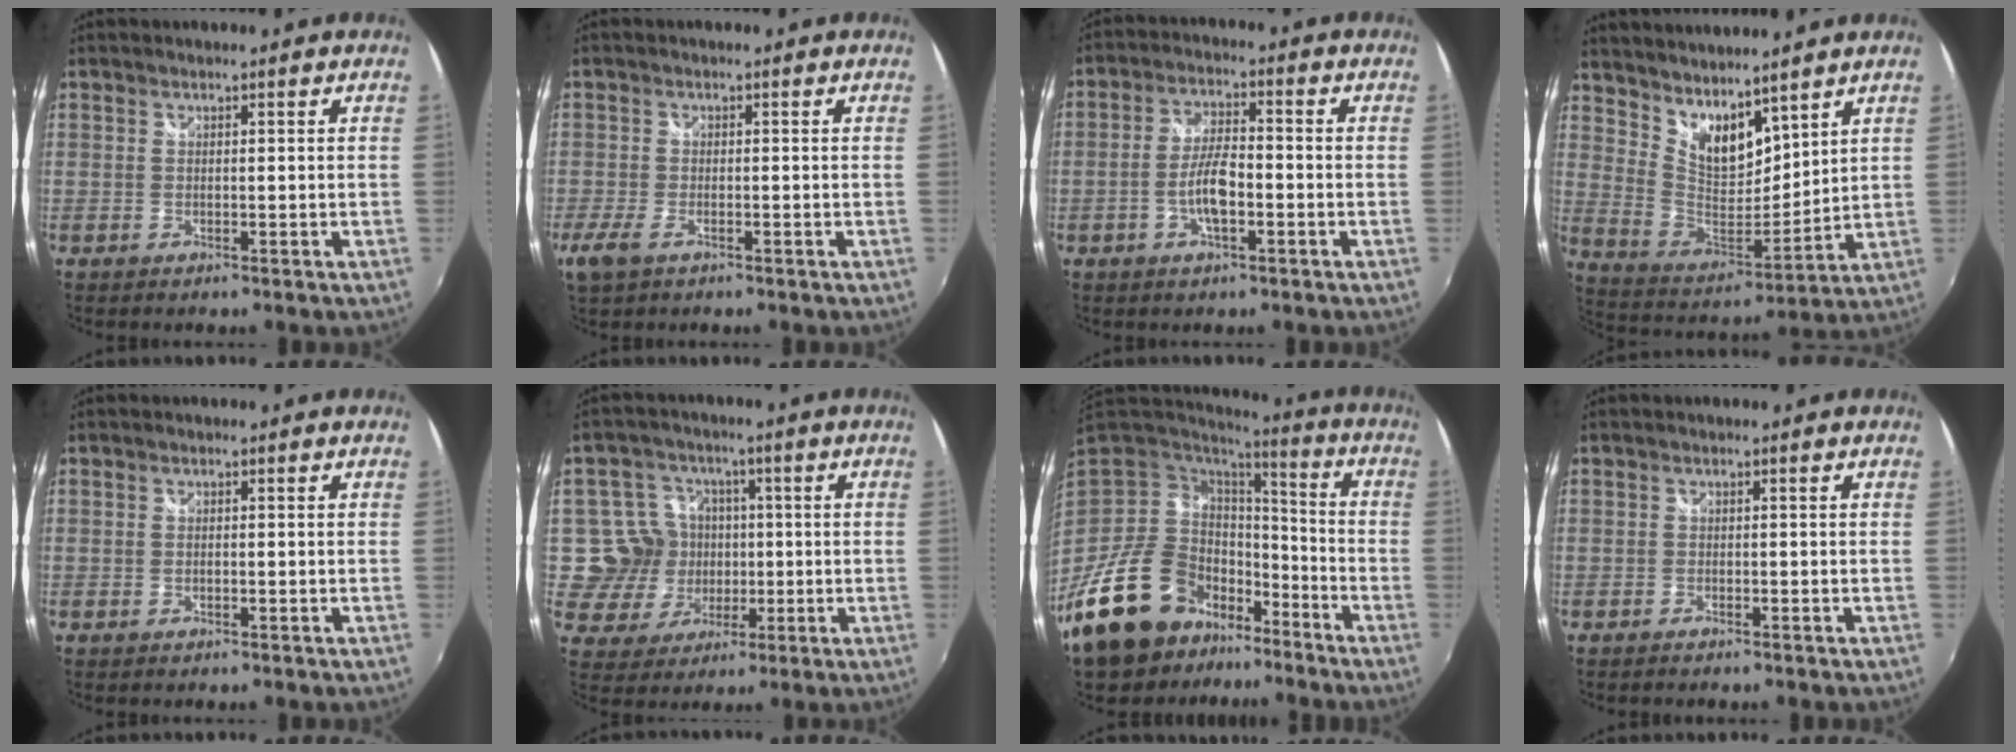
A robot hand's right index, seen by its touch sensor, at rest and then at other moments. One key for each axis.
{"total": 4.2, "fx": -2.4, "fy": 2.0, "fz": 2.8, "tx": -0.069, "ty": -0.012, "tz": -0.045}
{"total": 6.6, "fx": -2.2, "fy": 2.2, "fz": 5.8, "tx": -0.116, "ty": 0.005, "tz": -0.040}
{"total": 12.2, "fx": 9.3, "fy": 5.1, "fz": 5.9, "tx": -0.103, "ty": -0.006, "tz": 0.182}
{"total": 0.6, "fx": -0.2, "fy": 0.3, "fz": 0.4, "tx": -0.010, "ty": 0.001, "tz": -0.005}
{"total": 10.1, "fx": -0.3, "fy": 10.0, "fz": 1.5, "tx": -0.053, "ty": 0.012, "tz": -0.006}
{"total": 22.0, "fx": -14.3, "fy": 13.8, "fz": 9.6, "tx": -0.218, "ty": 0.005, "tz": -0.221}
{"total": 1.0, "fx": -0.9, "fy": 0.4, "fz": 0.3, "tx": -0.010, "ty": -0.003, "tz": -0.018}